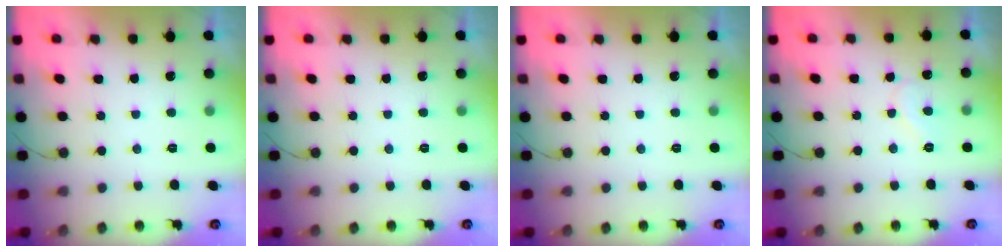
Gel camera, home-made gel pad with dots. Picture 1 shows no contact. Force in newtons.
{"total": 0.0}
{"total": 0.0}
{"total": 7.1, "press": 7.1, "slide": 0.5}